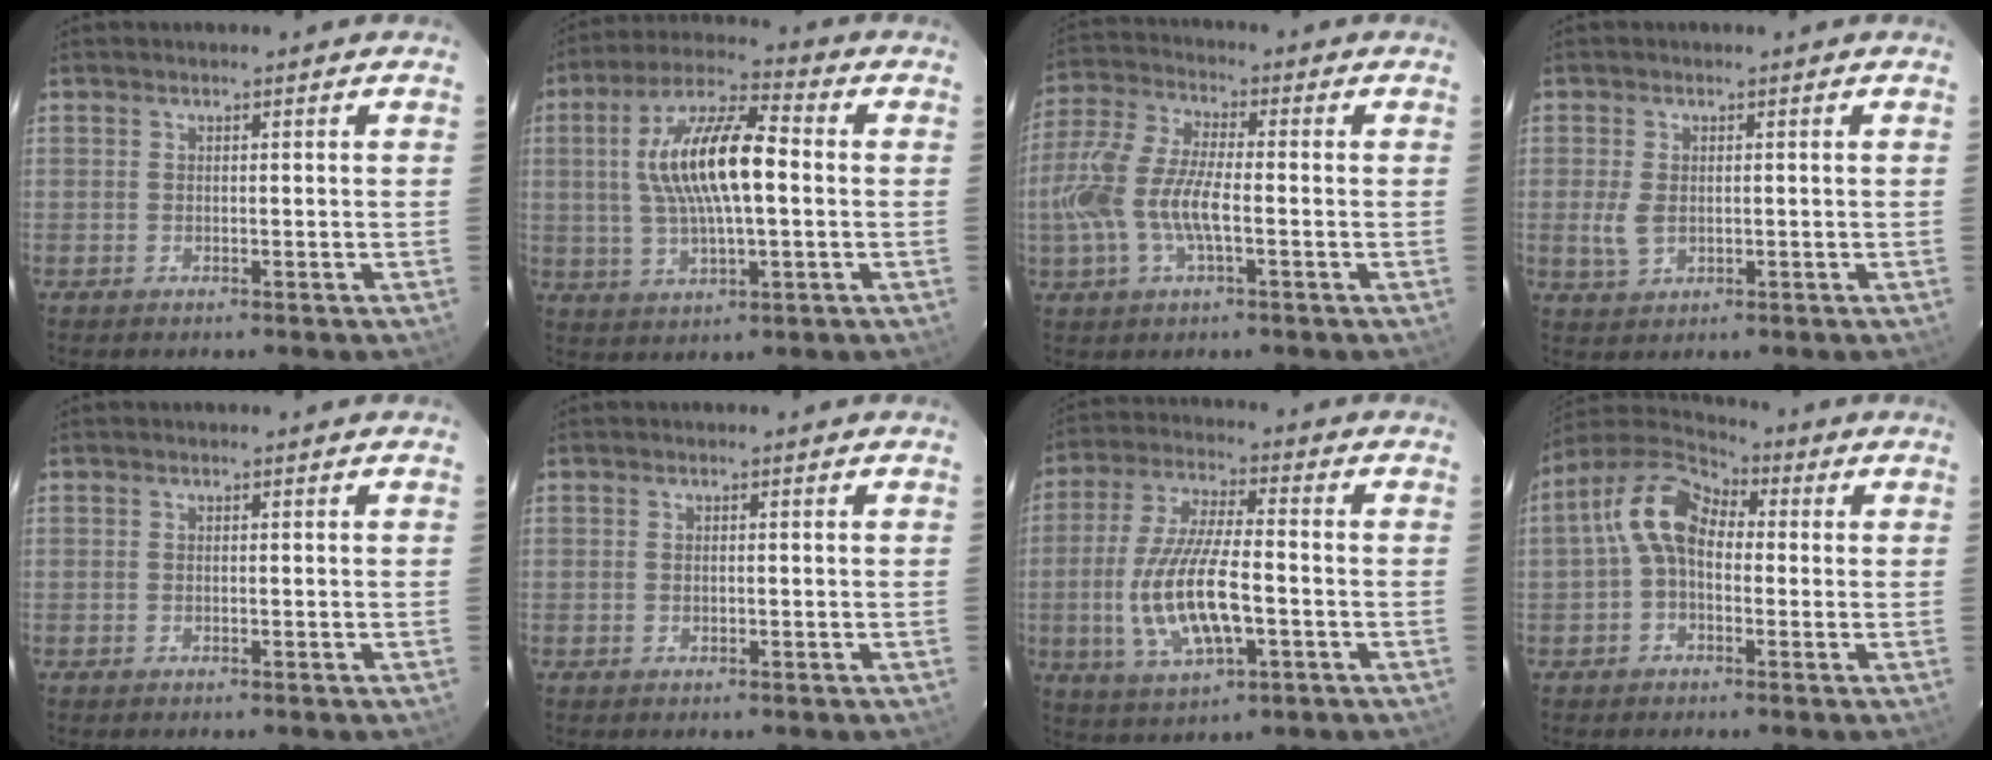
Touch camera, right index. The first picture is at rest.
{"total": 15.0, "force": [1.1, 4.9, 14.2], "torque": [-0.268, 0.018, 0.018]}
{"total": 13.0, "force": [-2.6, 4.7, 11.8], "torque": [-0.258, -0.001, -0.053]}
{"total": 3.9, "force": [-0.1, 2.6, 2.9], "torque": [-0.063, -0.002, 0.000]}
{"total": 0.0}
{"total": 0.9, "force": [-0.1, 0.6, 0.7], "torque": [-0.012, -0.001, -0.001]}
{"total": 15.4, "force": [-3.6, 5.0, 14.0], "torque": [-0.291, -0.011, -0.061]}
{"total": 9.9, "force": [0.4, 6.4, 7.5], "torque": [-0.146, 0.035, -0.003]}